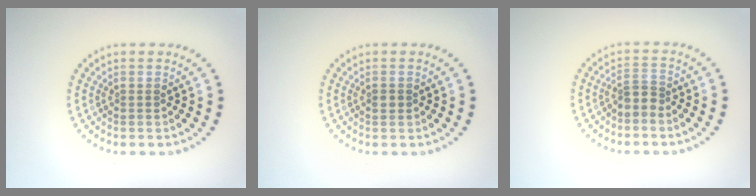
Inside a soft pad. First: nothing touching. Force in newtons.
{"total": 1.0, "press": 1.0, "slide": 0.2}
{"total": 1.9, "press": 1.3, "slide": 1.3}